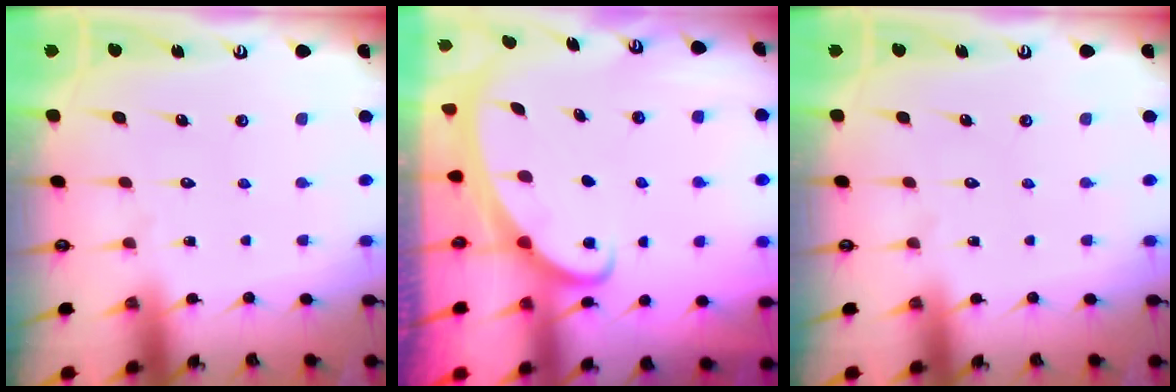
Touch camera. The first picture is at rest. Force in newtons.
{"total": 2.0, "press": 2.0, "slide": 0.3}
{"total": 0.0}